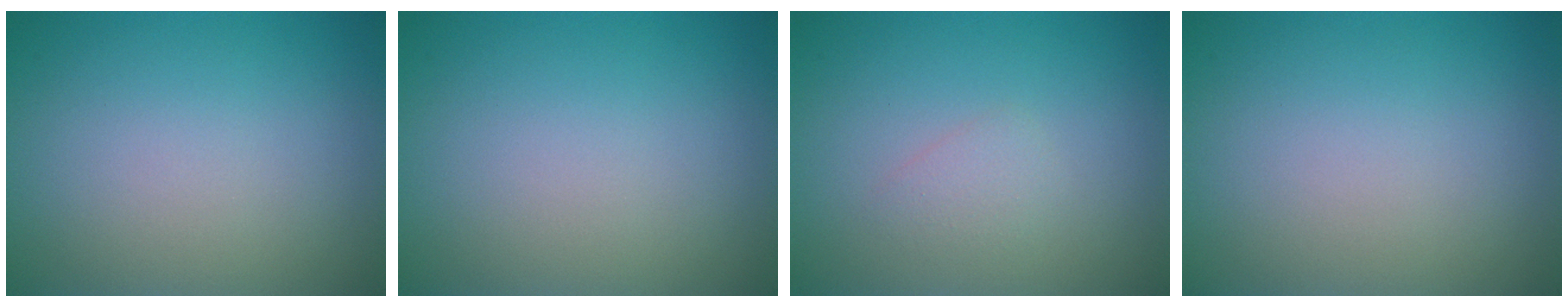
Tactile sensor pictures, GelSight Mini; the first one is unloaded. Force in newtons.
{"total": 0.0}
{"total": 1.1, "press": 1.1, "slide": 0.0}
{"total": 0.0}